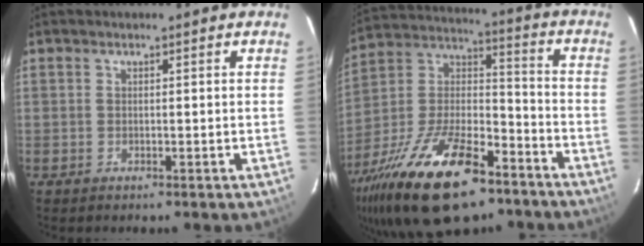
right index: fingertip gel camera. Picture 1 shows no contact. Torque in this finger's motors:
{"motor_torque": [1.52, -0.61, 1.05, 0.17]}